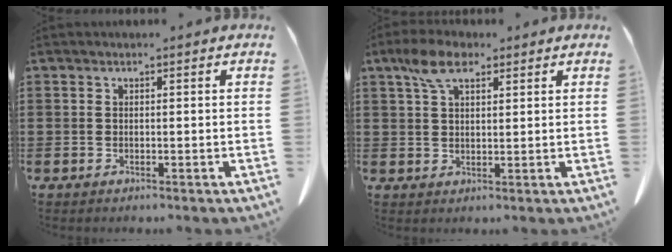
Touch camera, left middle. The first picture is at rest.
{"total": 5.9, "force": [3.4, 2.5, 4.1], "torque": [-0.090, 0.010, 0.062]}